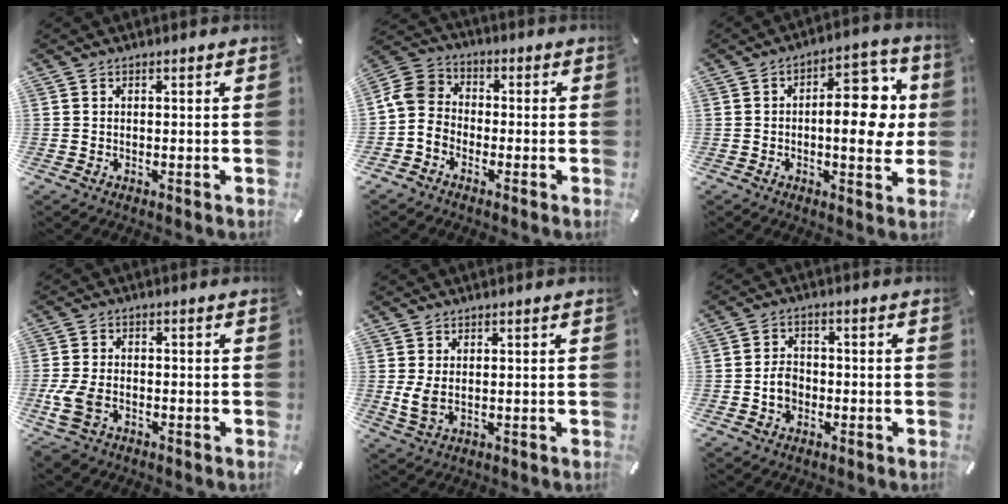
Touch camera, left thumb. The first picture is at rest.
{"total": 7.6, "force": [-2.9, 6.4, 2.8], "torque": [-0.071, 0.031, -0.054]}
{"total": 15.0, "force": [1.4, 7.8, 12.8], "torque": [-0.149, -0.016, 0.019]}
{"total": 7.7, "force": [-2.9, 5.0, 5.1], "torque": [-0.125, 0.002, -0.053]}
{"total": 4.1, "force": [0.5, 2.4, 3.3], "torque": [-0.076, -0.009, 0.005]}
{"total": 4.6, "force": [-1.3, 3.7, 2.4], "torque": [-0.044, 0.000, -0.025]}